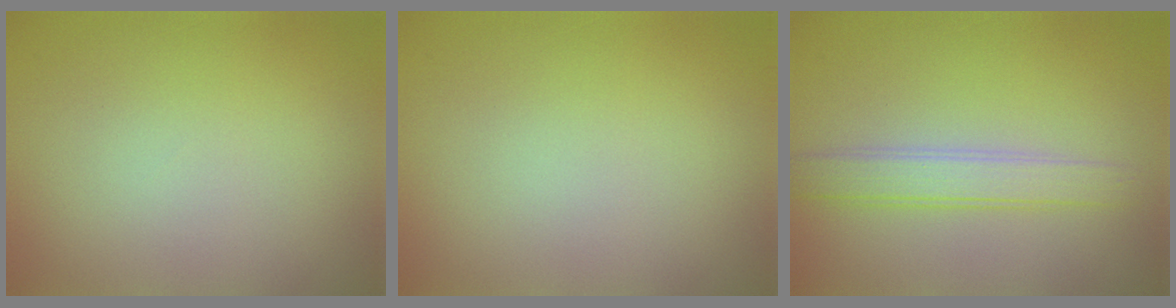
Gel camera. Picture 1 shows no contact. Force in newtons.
{"total": 0.0}
{"total": 3.0, "press": 3.0, "slide": 0.1}